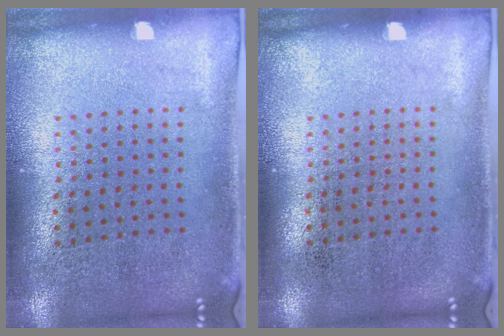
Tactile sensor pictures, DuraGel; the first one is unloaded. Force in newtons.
{"total": 0.0}